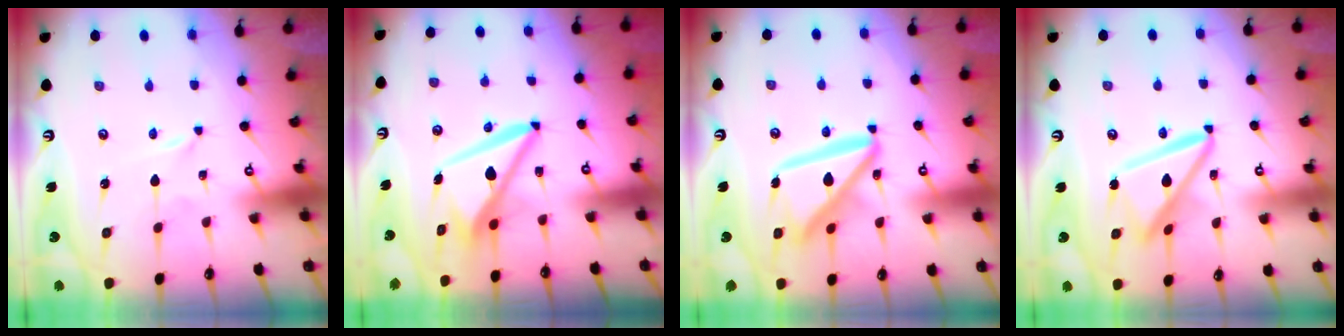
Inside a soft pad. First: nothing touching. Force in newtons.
{"total": 10.2, "press": 10.0, "slide": 1.6}
{"total": 14.6, "press": 14.5, "slide": 1.7}
{"total": 14.5, "press": 14.4, "slide": 1.6}